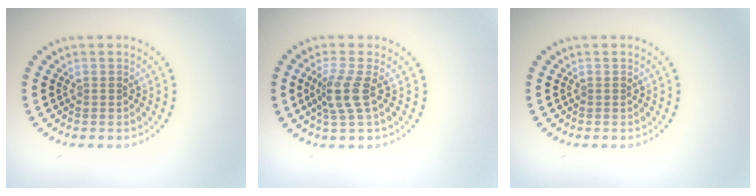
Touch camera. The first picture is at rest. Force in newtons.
{"total": 2.7, "press": 2.1, "slide": 1.7}
{"total": 0.0}